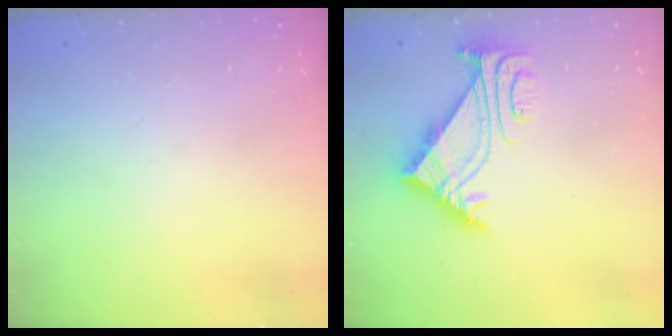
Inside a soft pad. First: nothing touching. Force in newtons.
{"total": 5.6, "press": 5.5, "slide": 1.0}